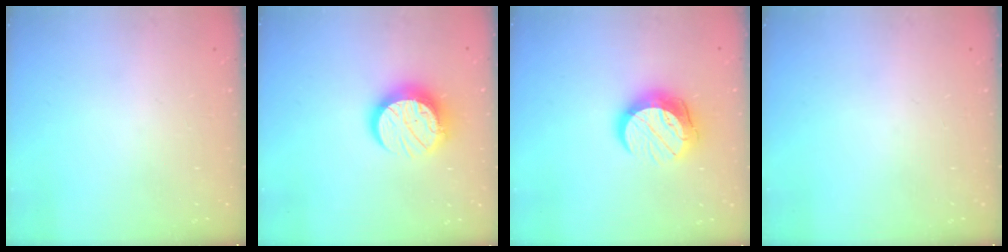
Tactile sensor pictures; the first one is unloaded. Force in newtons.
{"total": 12.8, "press": 12.8, "slide": 1.1}
{"total": 13.1, "press": 13.1, "slide": 0.8}
{"total": 0.0}